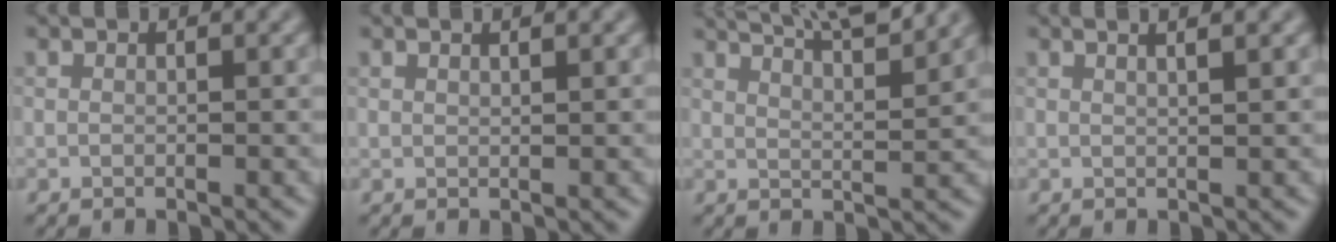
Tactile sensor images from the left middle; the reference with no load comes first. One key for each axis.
{"total": 0.8, "fx": 0.6, "fy": 0.2, "fz": 0.5, "tx": 0.001, "ty": 0.009, "tz": 0.005}
{"total": 8.1, "fx": 6.6, "fy": 1.7, "fz": 4.5, "tx": -0.049, "ty": 0.026, "tz": 0.066}
{"total": 2.6, "fx": 1.7, "fy": 1.0, "fz": 1.7, "tx": 0.000, "ty": 0.024, "tz": 0.000}